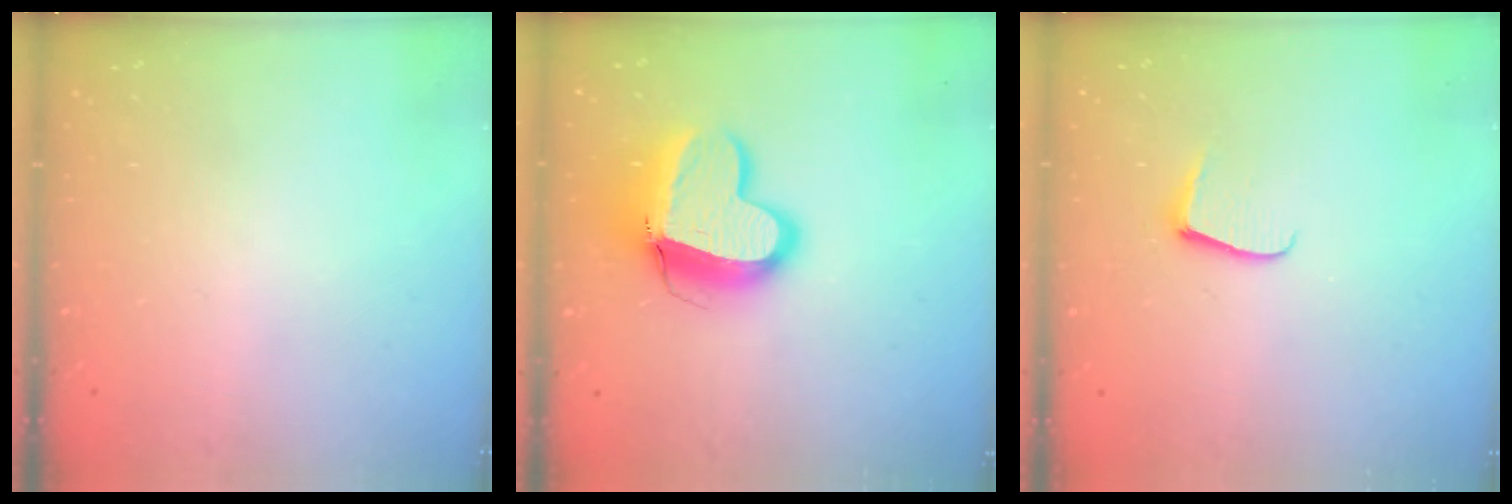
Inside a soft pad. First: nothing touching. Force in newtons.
{"total": 15.5, "press": 15.3, "slide": 2.2}
{"total": 5.7, "press": 5.7, "slide": 0.6}